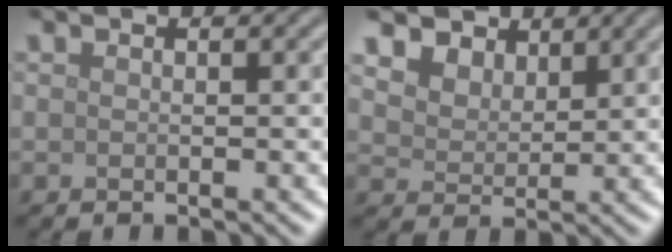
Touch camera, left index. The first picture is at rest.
{"total": 5.9, "force": [4.1, 3.6, 2.1], "torque": [-0.076, 0.003, 0.077]}